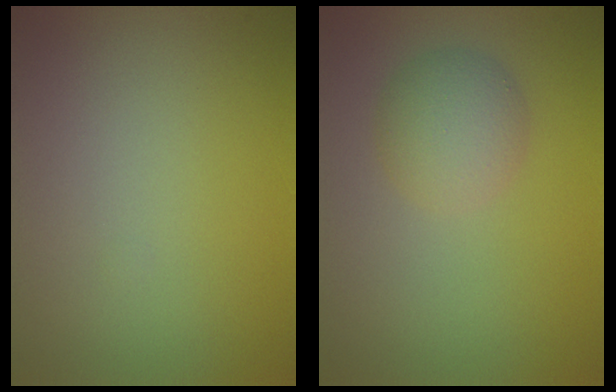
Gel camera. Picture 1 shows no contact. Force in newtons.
{"total": 3.0, "press": 3.0, "slide": 0.1}